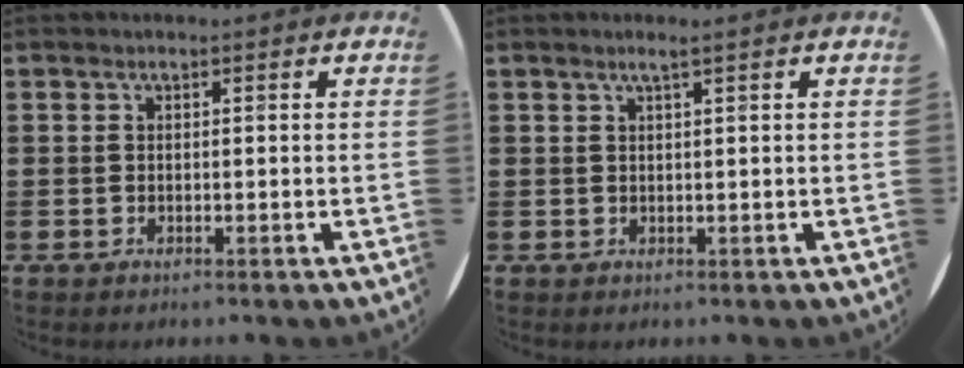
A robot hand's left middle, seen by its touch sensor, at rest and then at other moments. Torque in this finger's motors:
{"motor_torque": [0.38, -0.34, 0.17, 0.07]}